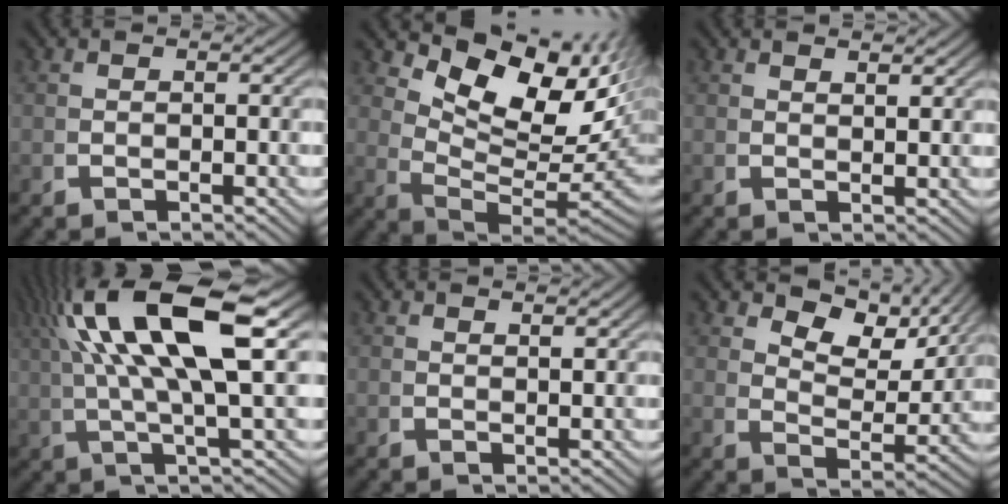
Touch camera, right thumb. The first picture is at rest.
{"total": 14.6, "force": [2.1, 9.0, 11.3], "torque": [-0.192, -0.035, 0.055]}
{"total": 1.4, "force": [1.4, 0.0, 0.4], "torque": [-0.001, 0.002, 0.025]}
{"total": 11.4, "force": [3.6, 3.8, 10.1], "torque": [-0.186, 0.007, 0.061]}
{"total": 1.0, "force": [1.0, 0.0, 0.3], "torque": [-0.001, 0.001, 0.019]}
{"total": 7.3, "force": [5.0, 2.8, 4.5], "torque": [-0.069, 0.004, 0.080]}